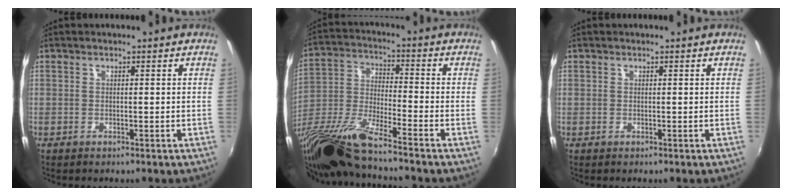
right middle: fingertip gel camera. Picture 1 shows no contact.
{"total": 16.4, "force": [-13.0, 0.6, 9.9], "torque": [-0.199, -0.042, -0.257]}
{"total": 0.0}